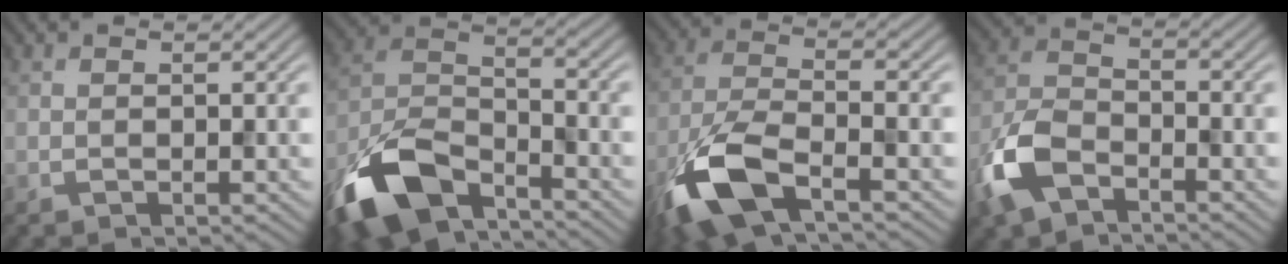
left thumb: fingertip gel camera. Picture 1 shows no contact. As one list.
[{"total": 13.0, "force": [-9.0, 5.5, 7.6], "torque": [-0.166, -0.009, -0.191]}, {"total": 10.4, "force": [-6.0, 3.5, 7.7], "torque": [-0.171, -0.011, -0.134]}, {"total": 8.0, "force": [-4.8, 4.2, 4.9], "torque": [-0.119, -0.003, -0.112]}]